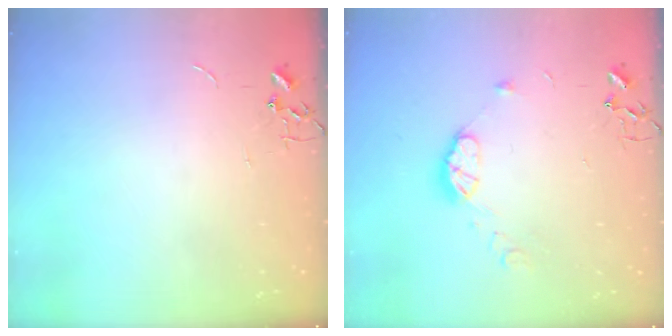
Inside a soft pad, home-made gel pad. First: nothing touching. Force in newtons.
{"total": 8.5, "press": 8.5, "slide": 0.4}